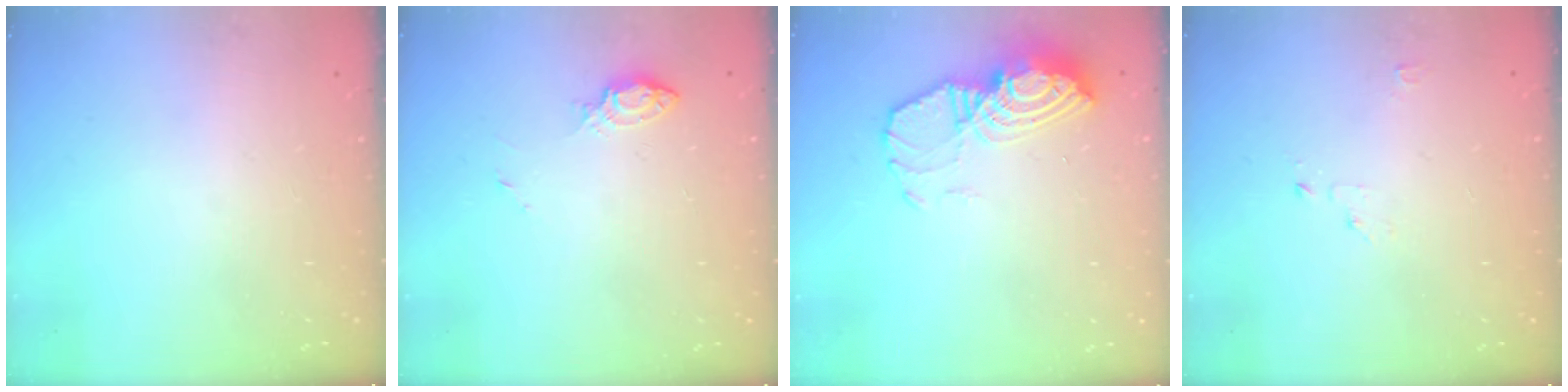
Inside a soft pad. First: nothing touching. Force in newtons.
{"total": 6.5, "press": 6.4, "slide": 0.7}
{"total": 11.9, "press": 11.9, "slide": 1.1}
{"total": 2.1, "press": 2.1, "slide": 0.2}